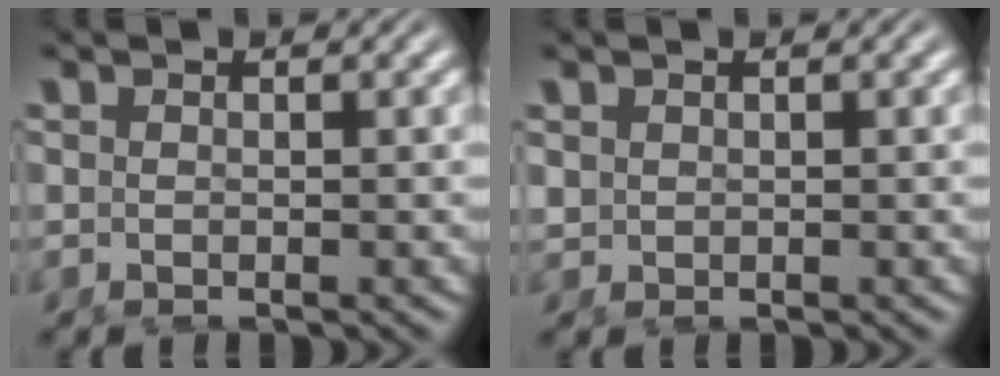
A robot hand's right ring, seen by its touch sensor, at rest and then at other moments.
{"total": 0.7, "force": [0.6, 0.4, 0.2], "torque": [-0.006, -0.004, 0.018]}